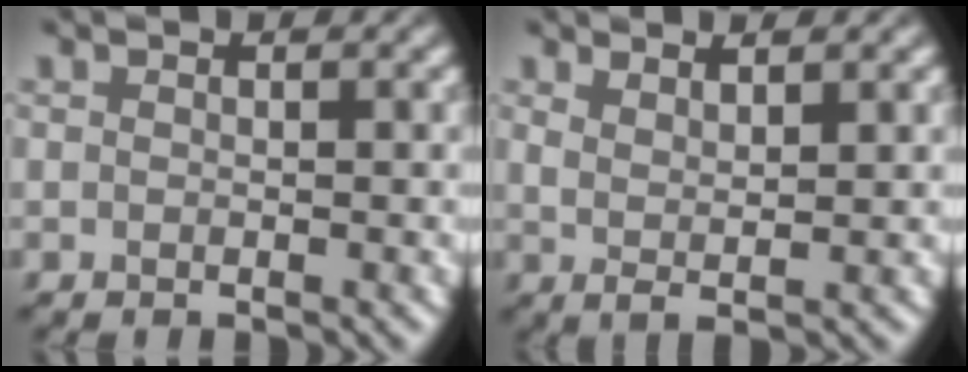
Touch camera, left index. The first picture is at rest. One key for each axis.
{"total": 2.1, "fx": 1.2, "fy": 0.4, "fz": 1.6, "tx": -0.023, "ty": -0.006, "tz": 0.018}